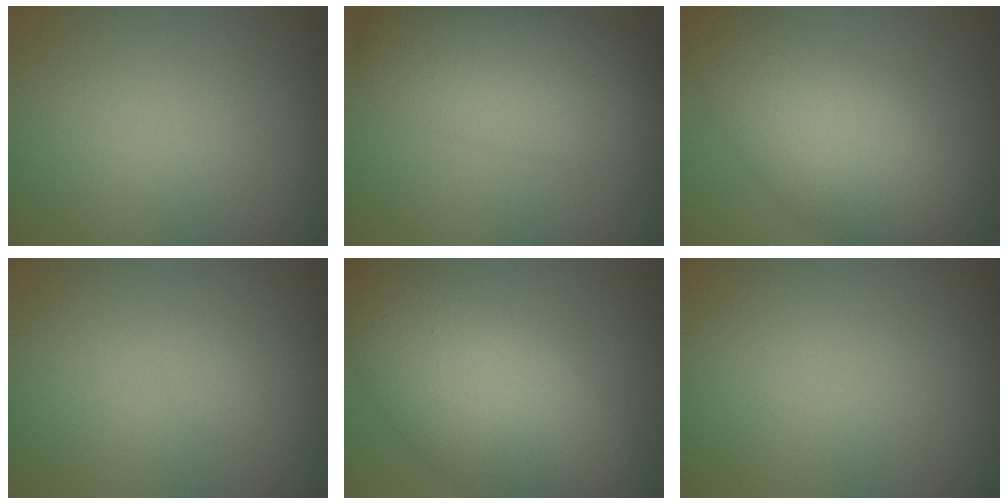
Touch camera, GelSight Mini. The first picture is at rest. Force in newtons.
{"total": 8.2, "press": 8.2, "slide": 0.2}
{"total": 8.5, "press": 8.5, "slide": 0.3}
{"total": 0.7, "press": 0.7, "slide": 0.1}
{"total": 11.2, "press": 11.2, "slide": 0.3}
{"total": 0.0}